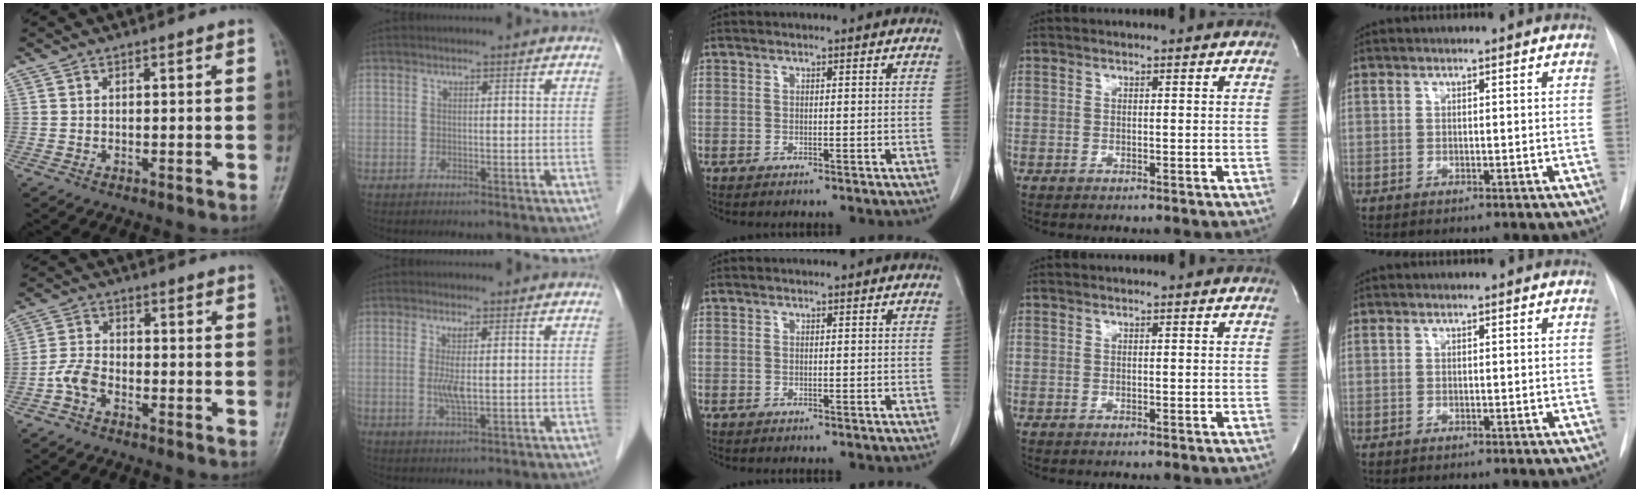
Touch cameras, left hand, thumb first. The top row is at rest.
{"thumb": {"total": 4.4, "force": [-2.4, 2.5, 2.6], "torque": [-0.052, 0.014, -0.055]}, "index": {"total": 3.9, "force": [0.1, 0.4, 3.8], "torque": [-0.083, -0.008, 0.004]}}